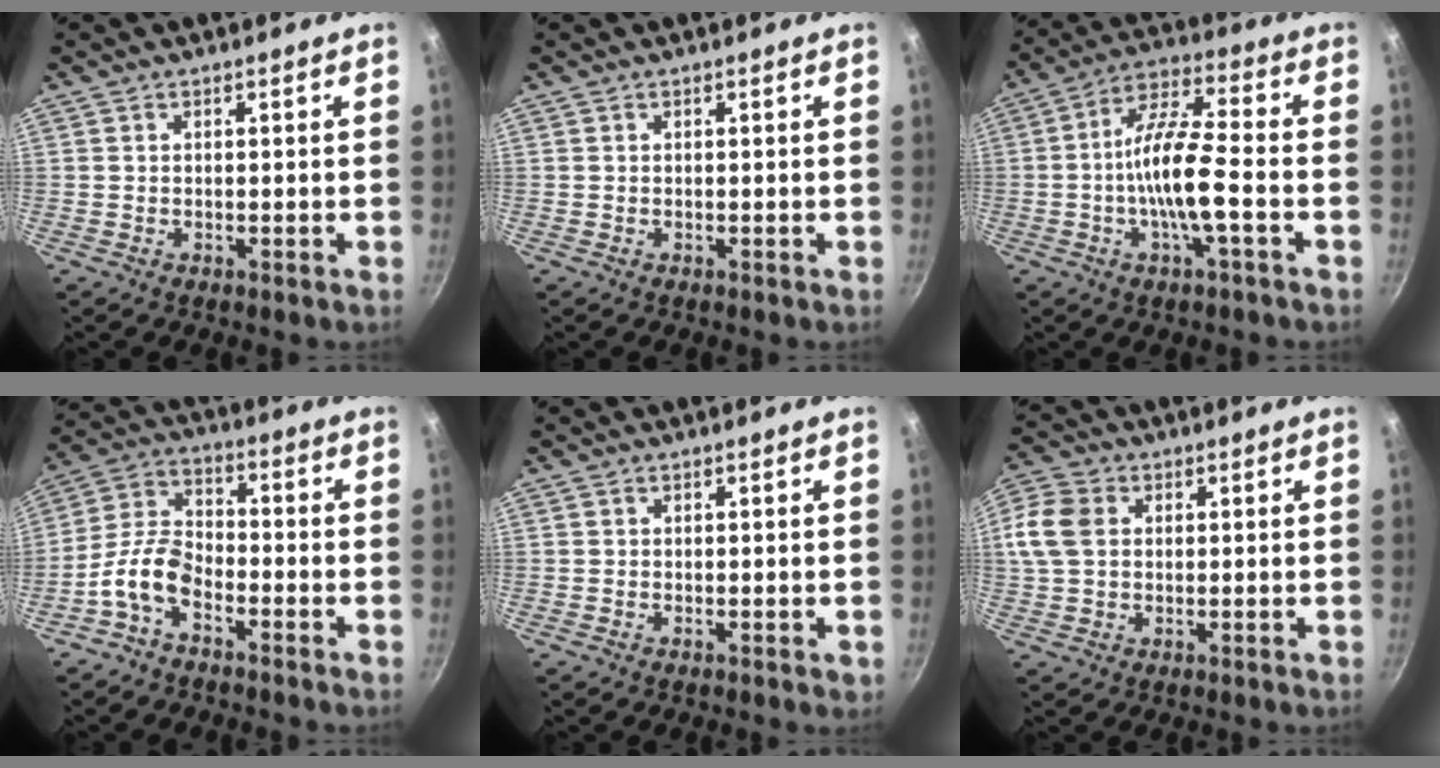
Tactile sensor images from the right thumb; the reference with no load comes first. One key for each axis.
{"total": 0.0}
{"total": 12.2, "fx": -2.8, "fy": 3.1, "fz": 11.5, "tx": -0.212, "ty": 0.034, "tz": -0.063}
{"total": 8.6, "fx": -4.5, "fy": 4.6, "fz": 5.7, "tx": -0.112, "ty": 0.046, "tz": -0.103}
{"total": 0.7, "fx": 0.0, "fy": 0.4, "fz": 0.6, "tx": -0.006, "ty": 0.000, "tz": -0.001}
{"total": 15.0, "fx": 3.0, "fy": 11.8, "fz": 8.9, "tx": -0.217, "ty": 0.030, "tz": 0.049}